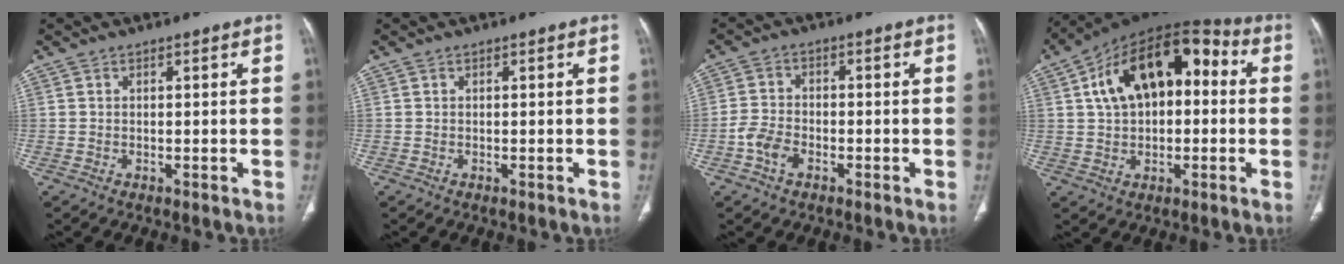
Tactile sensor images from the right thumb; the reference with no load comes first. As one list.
[{"total": 0.0}, {"total": 4.6, "force": [-2.2, 2.9, 2.8], "torque": [-0.056, 0.016, -0.046]}, {"total": 18.6, "force": [3.6, 10.8, 14.6], "torque": [-0.207, 0.038, 0.046]}]